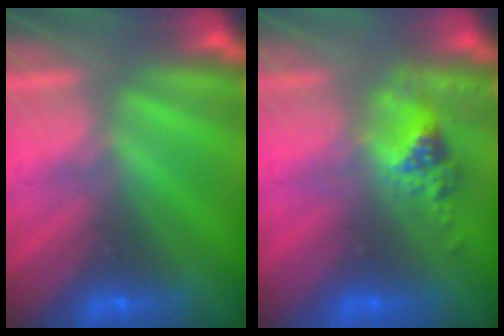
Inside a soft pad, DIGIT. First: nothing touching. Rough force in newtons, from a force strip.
{"total": 2.4}